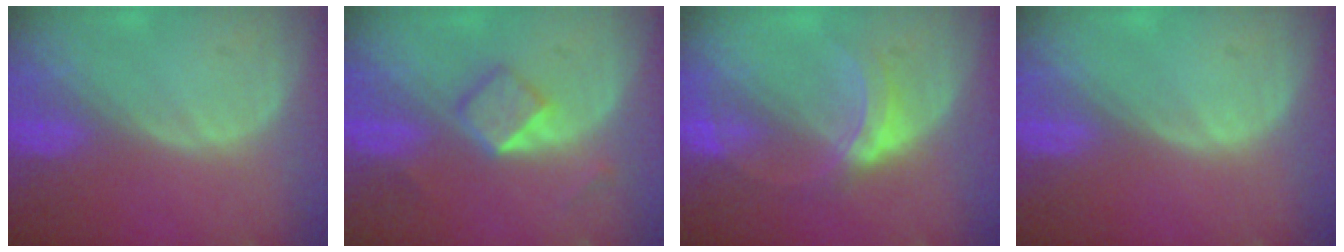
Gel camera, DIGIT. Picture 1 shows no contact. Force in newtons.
{"total": 4.1, "press": 3.9, "slide": 1.1}
{"total": 5.2, "press": 5.0, "slide": 1.4}
{"total": 0.0}